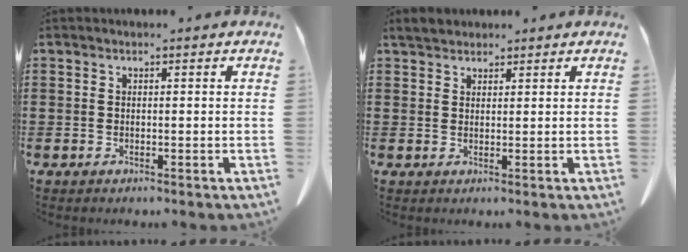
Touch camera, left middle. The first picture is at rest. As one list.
[{"total": 2.4, "force": [2.2, 0.9, 0.5], "torque": [-0.015, 0.005, 0.043]}]